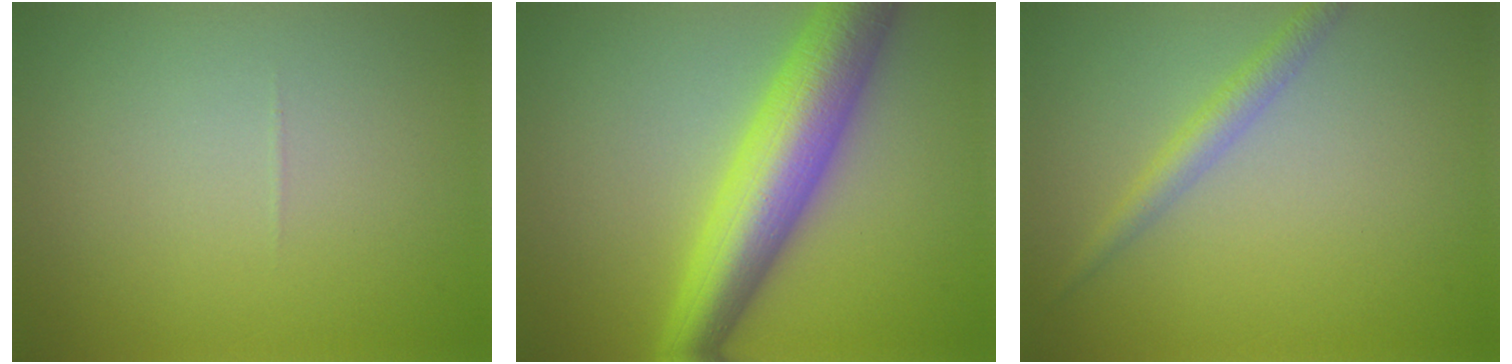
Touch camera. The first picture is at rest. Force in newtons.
{"total": 9.5, "press": 9.5, "slide": 0.1}
{"total": 2.0, "press": 2.0, "slide": 0.0}